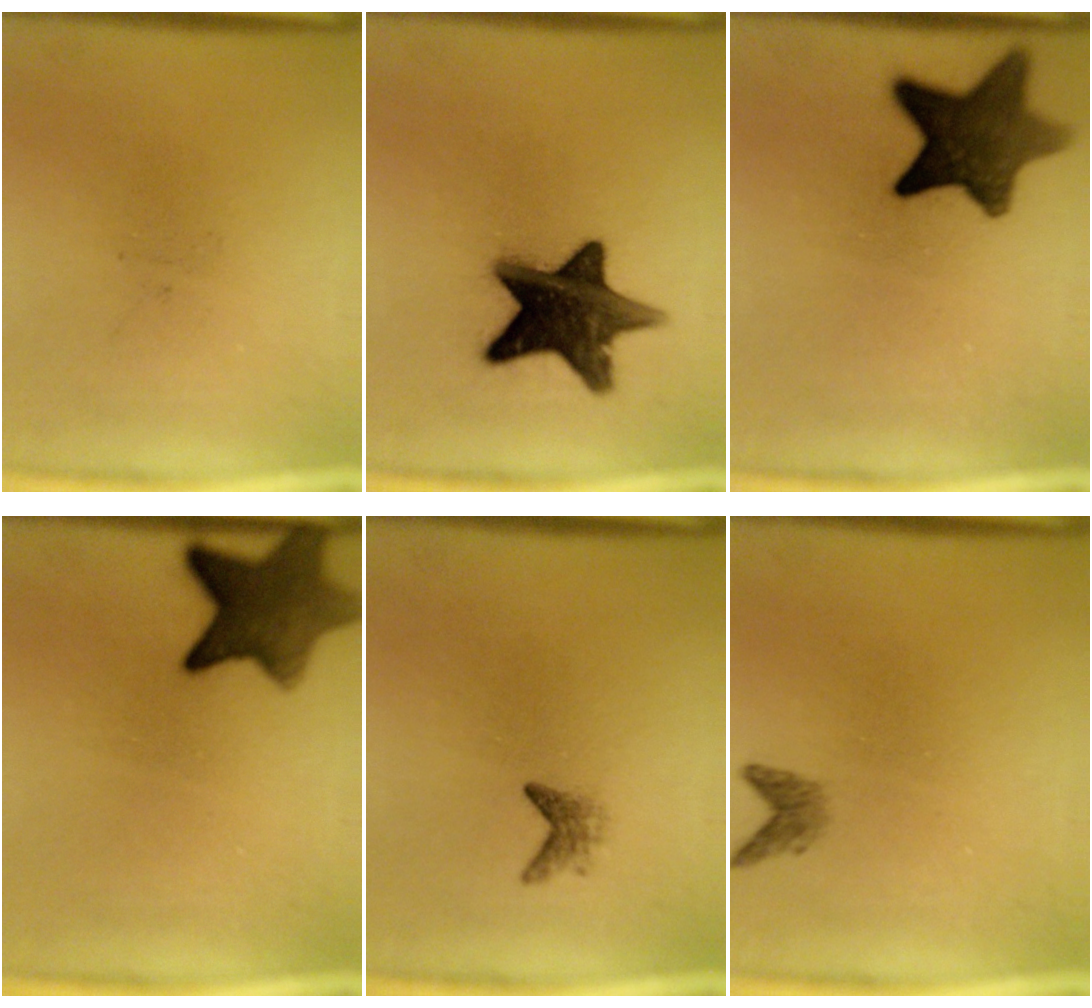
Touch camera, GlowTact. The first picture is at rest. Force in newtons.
{"total": 15.2}
{"total": 11.7}
{"total": 9.5}
{"total": 1.5}
{"total": 1.5}